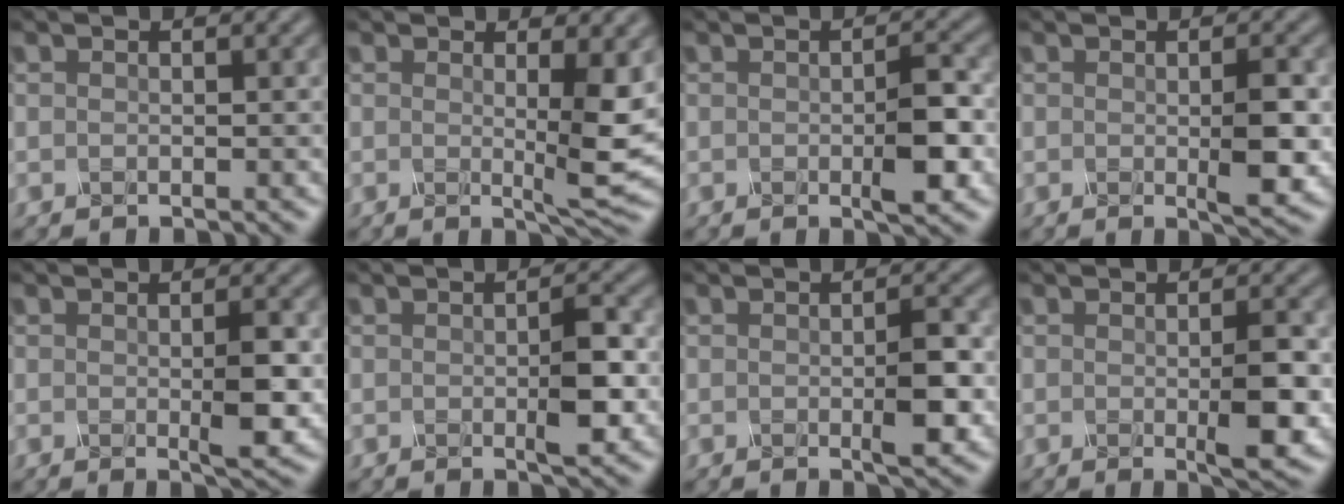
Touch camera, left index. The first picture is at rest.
{"total": 5.2, "force": [0.1, 0.7, 5.2], "torque": [-0.087, -0.007, 0.009]}
{"total": 3.2, "force": [-0.8, 0.4, 3.0], "torque": [-0.063, 0.000, -0.011]}
{"total": 3.3, "force": [-0.5, 0.4, 3.2], "torque": [-0.064, -0.003, -0.003]}
{"total": 3.0, "force": [-0.3, 0.3, 2.9], "torque": [-0.059, -0.002, -0.001]}
{"total": 2.8, "force": [-0.6, 0.3, 2.8], "torque": [-0.059, 0.000, -0.007]}
{"total": 2.9, "force": [-0.6, 0.3, 2.8], "torque": [-0.058, 0.000, -0.007]}
{"total": 3.8, "force": [-0.7, 0.5, 3.7], "torque": [-0.071, -0.005, -0.005]}